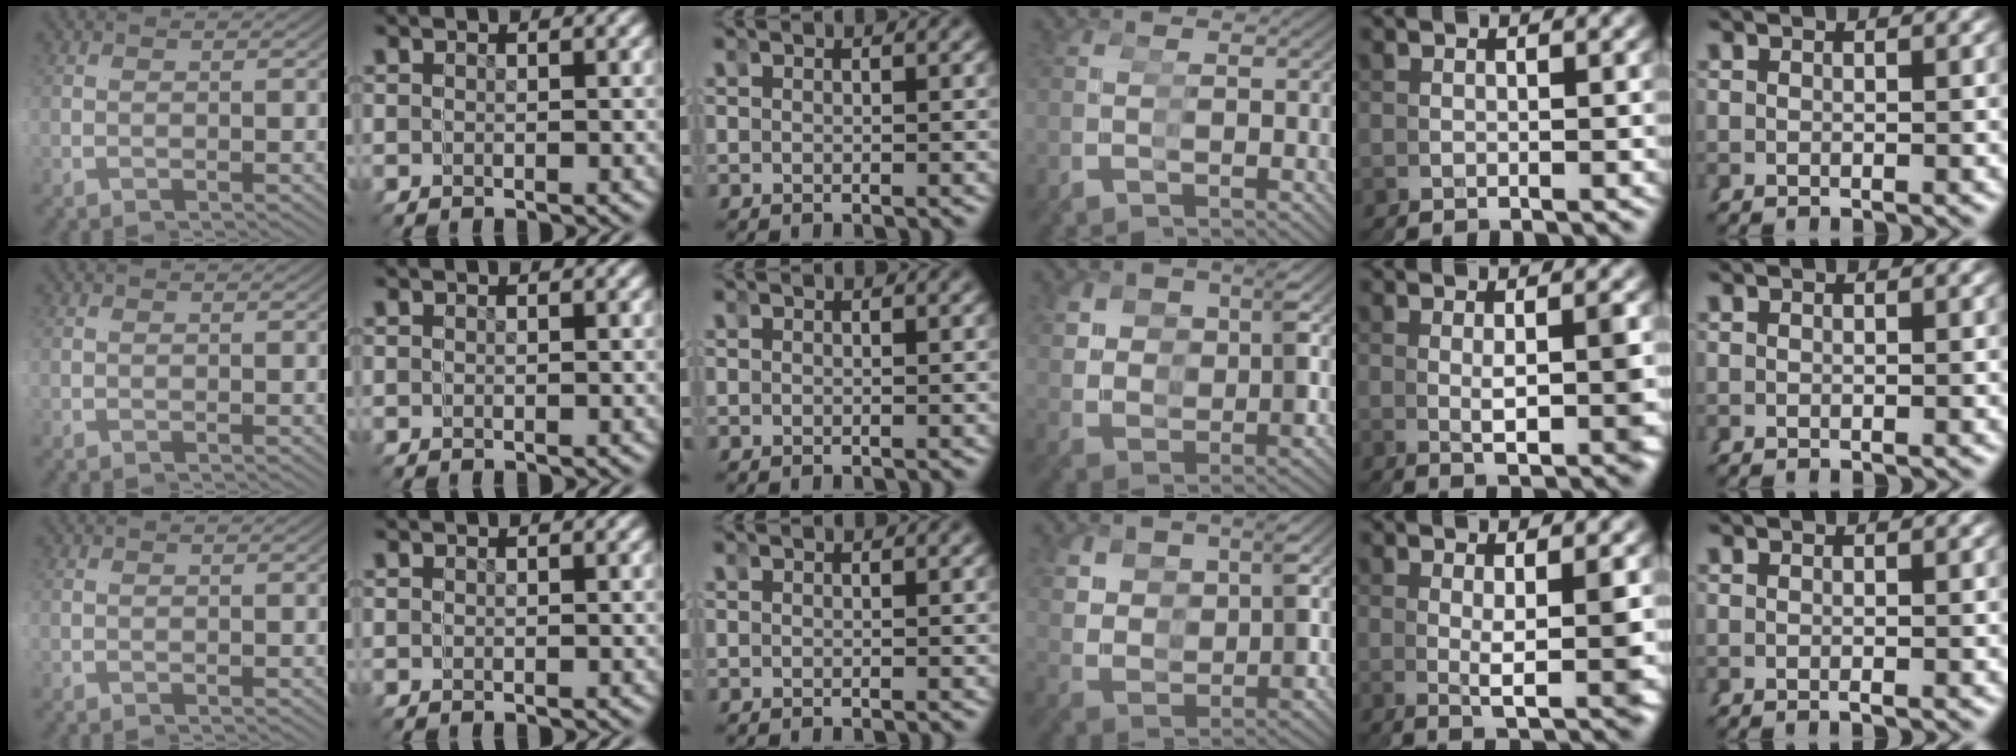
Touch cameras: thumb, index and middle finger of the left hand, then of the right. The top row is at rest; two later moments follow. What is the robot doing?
{"motion": "grasp_and_lifting", "object": "pipette"}